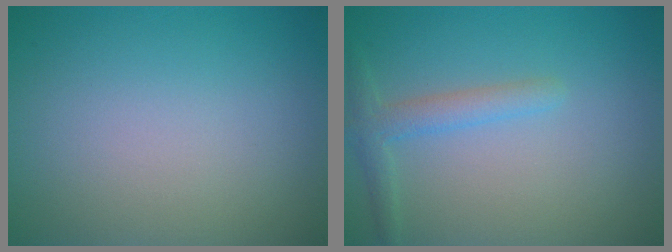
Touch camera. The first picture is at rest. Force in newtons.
{"total": 2.1, "press": 2.1, "slide": 0.2}